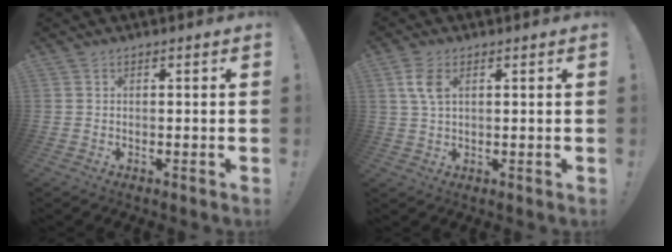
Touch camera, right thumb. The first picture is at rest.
{"total": 5.5, "force": [2.0, 3.2, 4.0], "torque": [-0.077, -0.002, 0.036]}